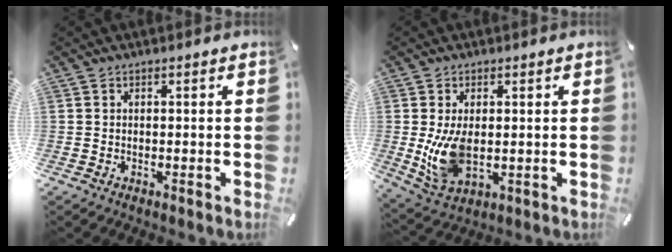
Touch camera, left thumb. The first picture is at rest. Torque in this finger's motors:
{"motor_torque": [0.29, 1.23, 0.27, -0.01, 0.13]}